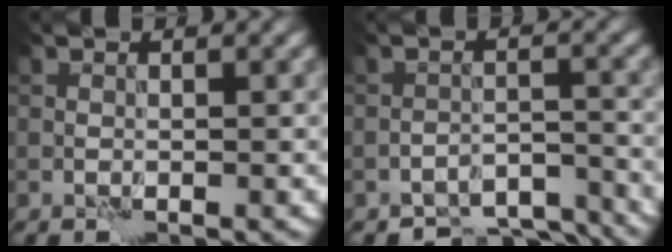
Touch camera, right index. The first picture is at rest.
{"total": 6.4, "force": [-6.0, 1.9, 1.3], "torque": [-0.006, -0.004, -0.084]}